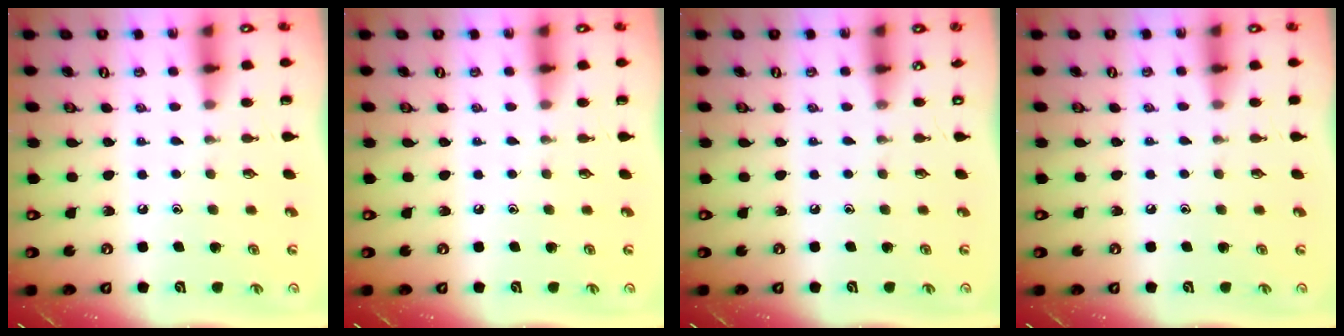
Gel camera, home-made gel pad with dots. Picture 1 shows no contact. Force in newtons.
{"total": 0.0}
{"total": 0.0}
{"total": 2.9, "press": 2.9, "slide": 0.5}